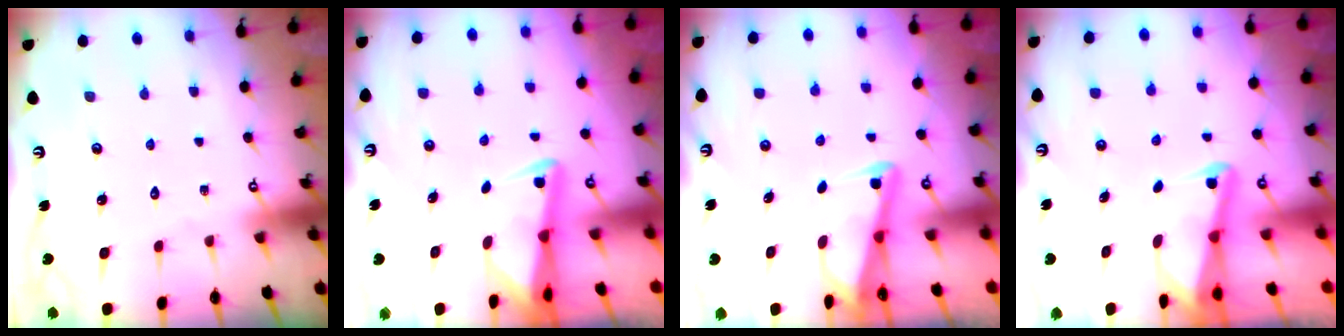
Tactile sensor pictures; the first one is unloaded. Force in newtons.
{"total": 2.3, "press": 2.3, "slide": 0.3}
{"total": 2.8, "press": 2.8, "slide": 0.3}
{"total": 2.0, "press": 2.0, "slide": 0.3}